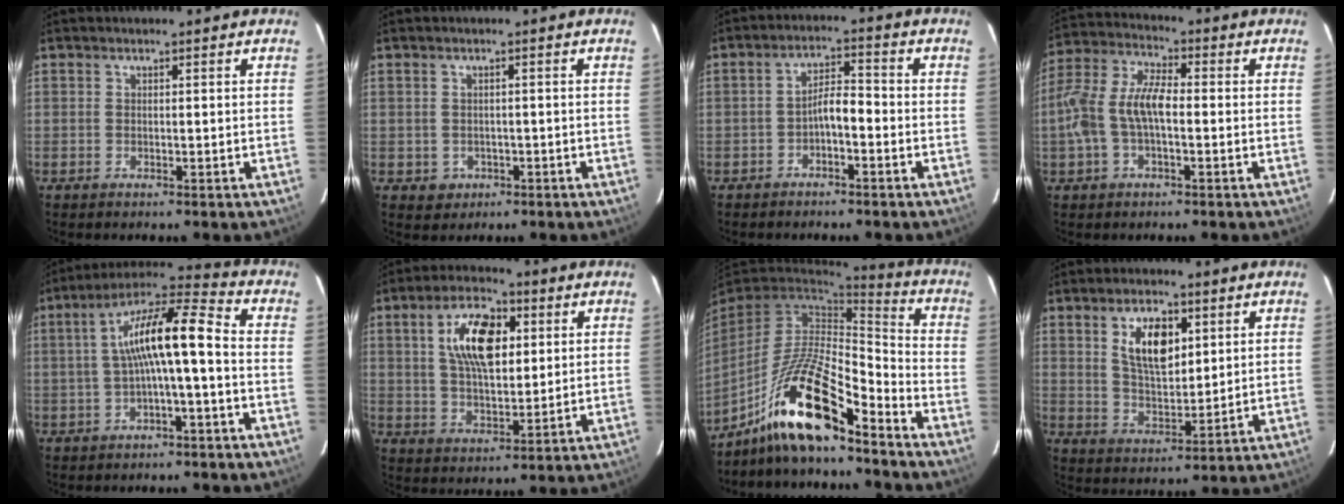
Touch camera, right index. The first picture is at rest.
{"total": 2.9, "force": [-0.8, 2.7, 0.7], "torque": [-0.019, 0.003, -0.001]}
{"total": 3.9, "force": [-2.3, 1.2, 2.9], "torque": [-0.057, 0.014, -0.037]}
{"total": 10.3, "force": [-1.6, 4.7, 9.0], "torque": [-0.200, 0.019, -0.031]}
{"total": 12.0, "force": [-0.9, 2.0, 11.8], "torque": [-0.217, 0.031, -0.018]}
{"total": 12.4, "force": [3.6, 6.0, 10.2], "torque": [-0.186, 0.019, 0.066]}
{"total": 16.1, "force": [-11.5, 3.3, 10.7], "torque": [-0.224, -0.009, -0.221]}
{"total": 9.5, "force": [3.7, 4.6, 7.4], "torque": [-0.134, 0.006, 0.073]}